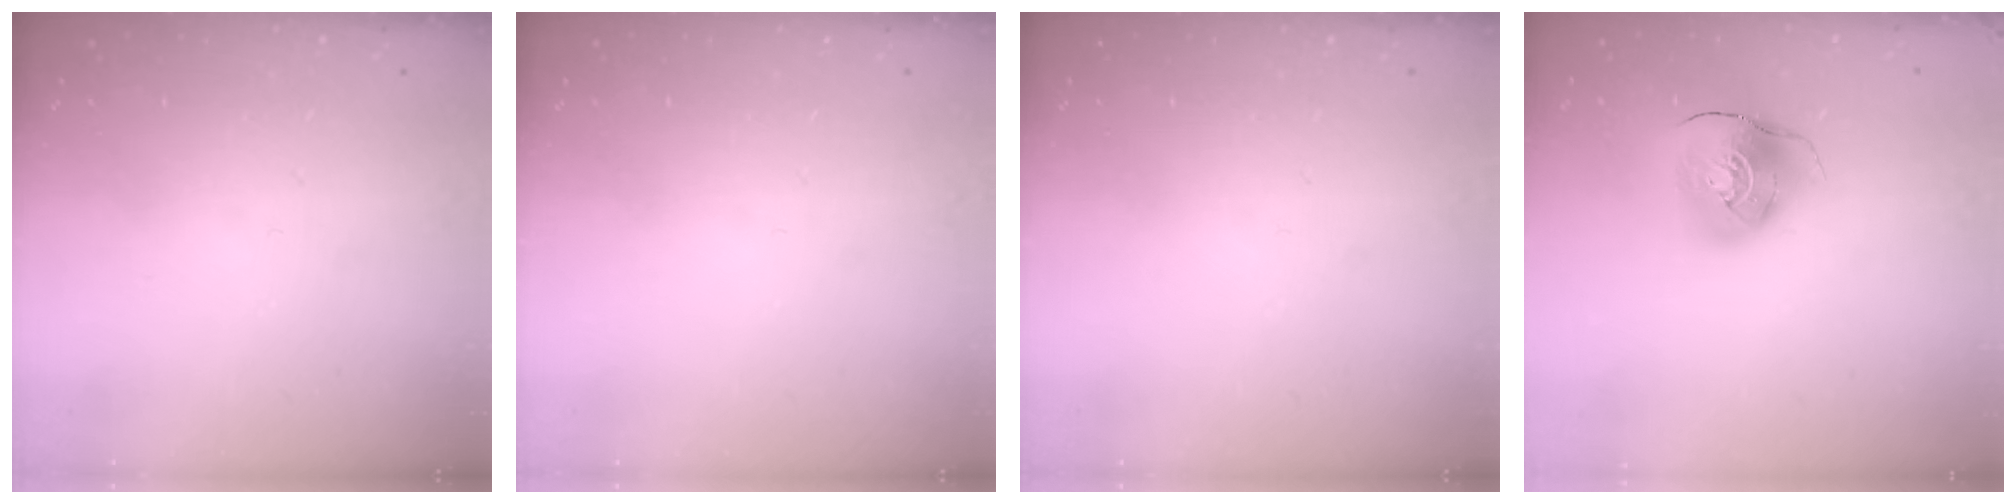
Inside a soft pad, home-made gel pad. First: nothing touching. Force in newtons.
{"total": 0.0}
{"total": 0.0}
{"total": 10.2, "press": 10.1, "slide": 1.4}